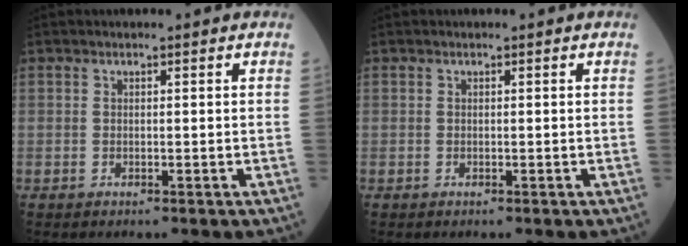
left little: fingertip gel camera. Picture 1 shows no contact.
{"total": 0.0}